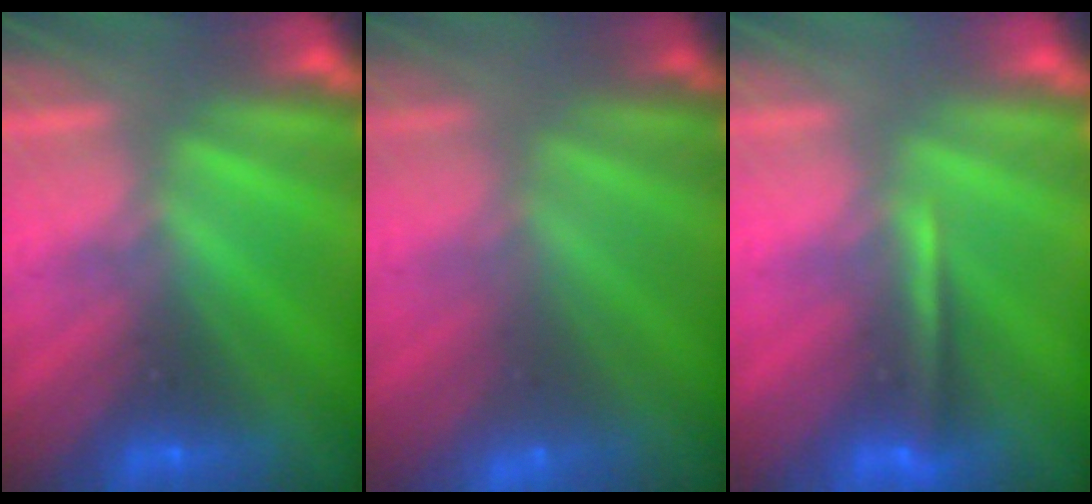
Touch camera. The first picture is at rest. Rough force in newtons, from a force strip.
{"total": 2.9}
{"total": 1.3}